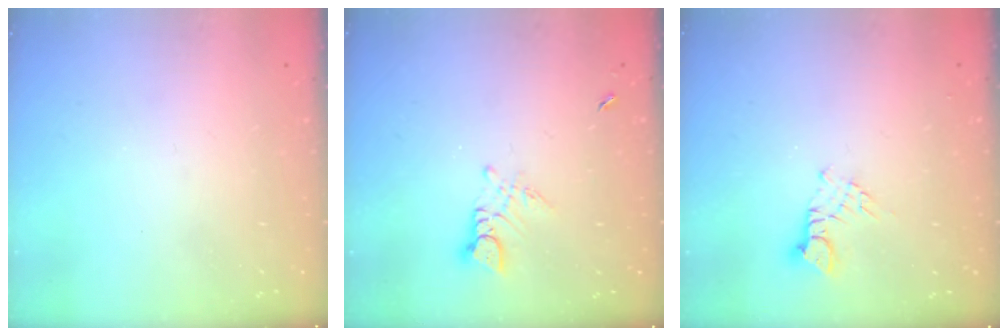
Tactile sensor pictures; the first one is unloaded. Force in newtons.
{"total": 3.0, "press": 2.9, "slide": 0.4}
{"total": 4.2, "press": 4.2, "slide": 0.4}